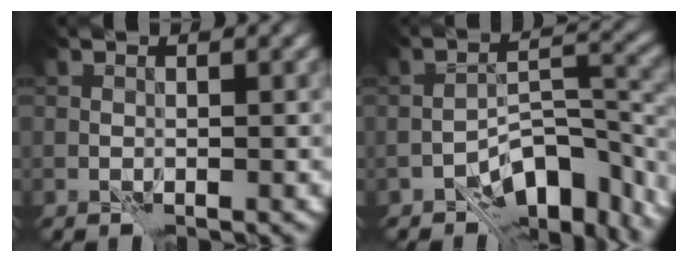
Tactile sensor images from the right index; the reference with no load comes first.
{"total": 8.8, "force": [-5.6, 3.3, 5.9], "torque": [-0.080, 0.009, -0.098]}